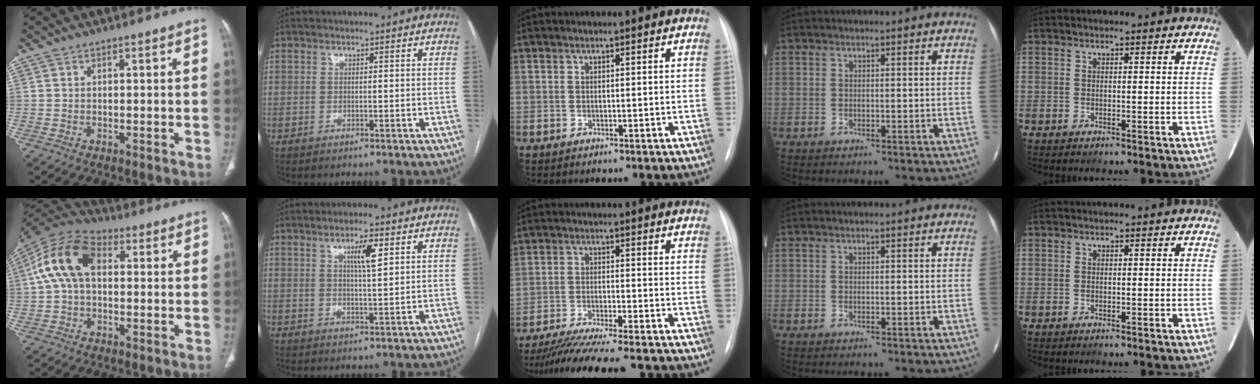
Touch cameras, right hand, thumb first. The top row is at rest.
{"thumb": {"total": 13.1, "force": [1.9, 8.3, 9.9], "torque": [-0.193, 0.037, 0.025]}, "index": {"total": 4.4, "force": [1.9, 0.4, 3.9], "torque": [-0.068, -0.001, 0.033]}, "middle": {"total": 14.5, "force": [-12.8, 0.2, 7.0], "torque": [-0.103, -0.027, -0.194]}}